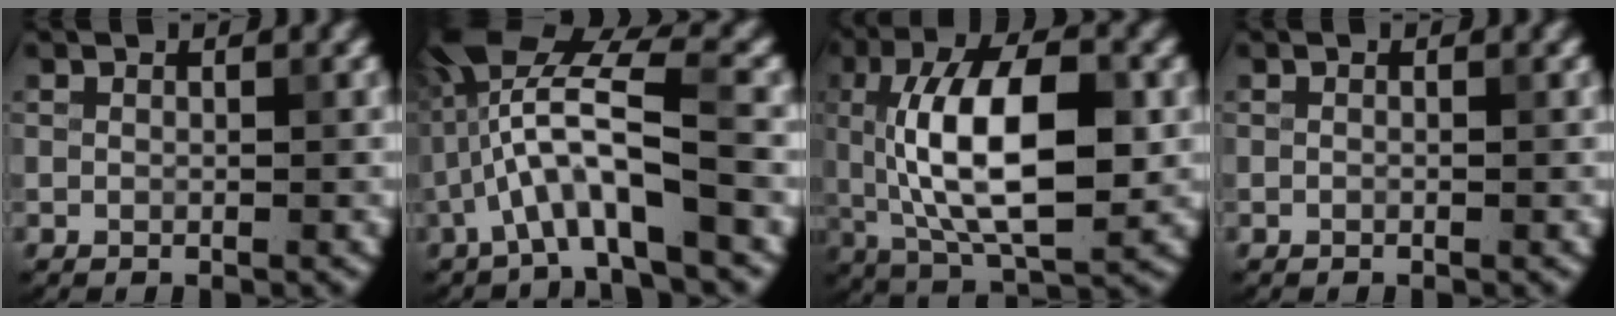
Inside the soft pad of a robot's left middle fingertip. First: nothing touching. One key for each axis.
{"total": 7.6, "fx": -2.0, "fy": 1.5, "fz": 7.1, "tx": -0.132, "ty": 0.029, "tz": -0.038}
{"total": 11.4, "fx": 0.5, "fy": 4.8, "fz": 10.4, "tx": -0.173, "ty": 0.012, "tz": 0.007}
{"total": 0.0}